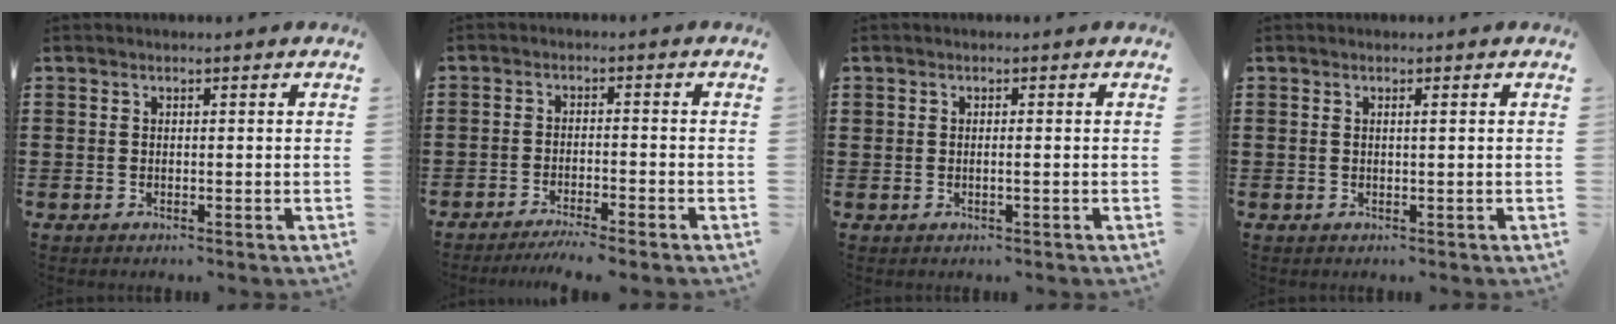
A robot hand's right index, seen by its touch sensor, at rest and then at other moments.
{"total": 2.8, "force": [-2.6, -0.3, 1.0], "torque": [-0.018, -0.001, -0.053]}
{"total": 0.7, "force": [-0.1, 0.1, 0.7], "torque": [-0.013, -0.004, -0.001]}
{"total": 0.7, "force": [0.2, 0.0, 0.6], "torque": [-0.012, -0.002, 0.003]}